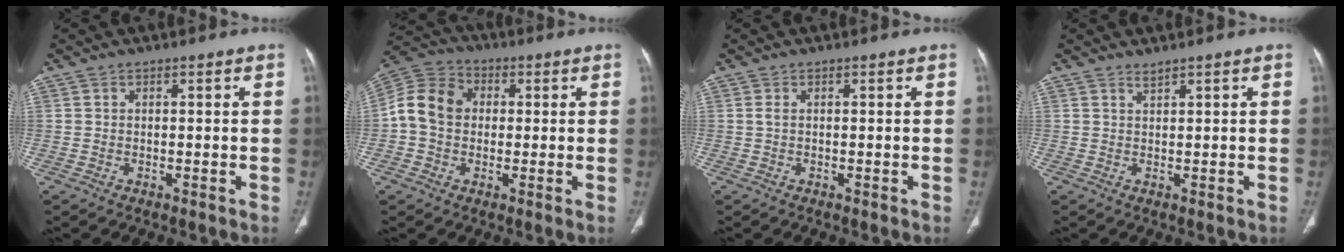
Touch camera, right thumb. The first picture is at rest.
{"total": 10.3, "force": [0.2, 8.3, 6.0], "torque": [-0.103, 0.030, -0.007]}
{"total": 0.9, "force": [0.1, 0.1, 0.9], "torque": [-0.029, -0.002, 0.002]}
{"total": 0.7, "force": [0.7, -0.1, 0.2], "torque": [-0.001, -0.007, 0.013]}